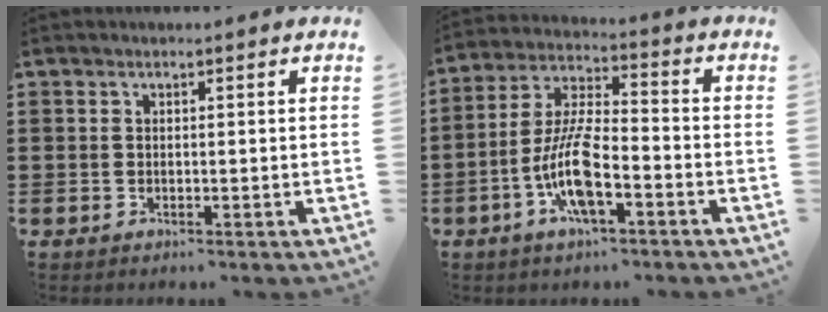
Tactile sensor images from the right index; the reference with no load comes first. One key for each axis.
{"total": 10.4, "fx": -3.9, "fy": 3.3, "fz": 9.1, "tx": -0.201, "ty": -0.003, "tz": -0.077}